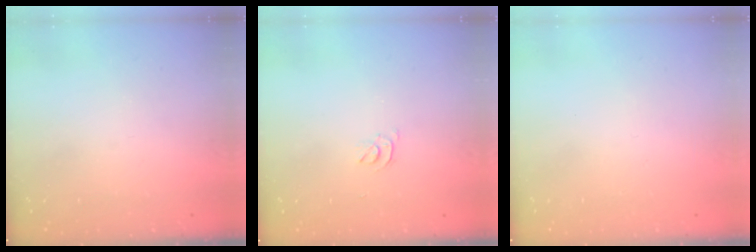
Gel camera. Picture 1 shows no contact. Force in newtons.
{"total": 2.9, "press": 2.9, "slide": 0.5}
{"total": 1.6, "press": 1.6, "slide": 0.1}